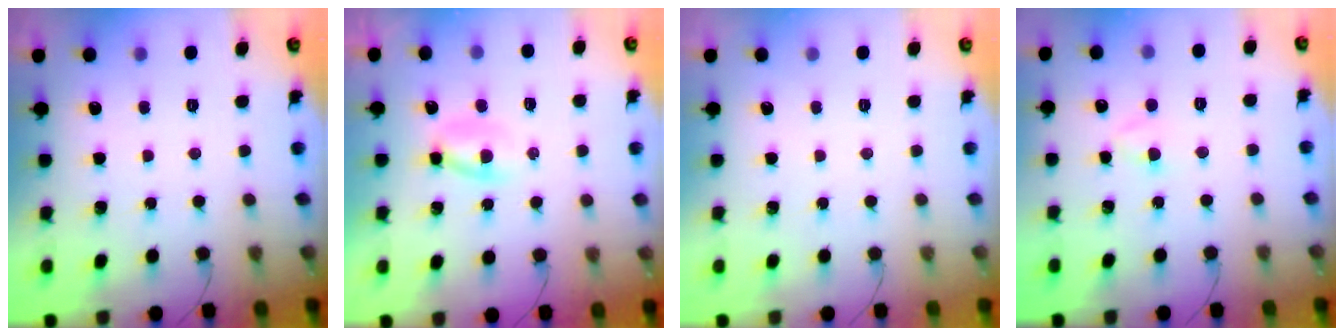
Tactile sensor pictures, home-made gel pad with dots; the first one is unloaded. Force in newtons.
{"total": 3.3, "press": 3.1, "slide": 1.2}
{"total": 0.0}
{"total": 2.4, "press": 2.2, "slide": 1.0}